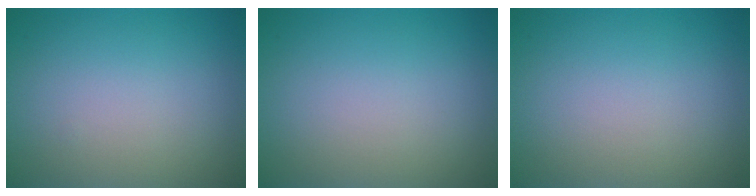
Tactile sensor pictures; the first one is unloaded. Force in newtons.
{"total": 0.0}
{"total": 0.0}